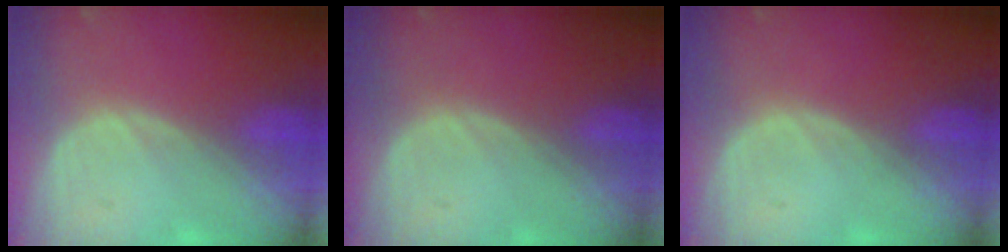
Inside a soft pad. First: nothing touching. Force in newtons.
{"total": 0.0}
{"total": 0.0}